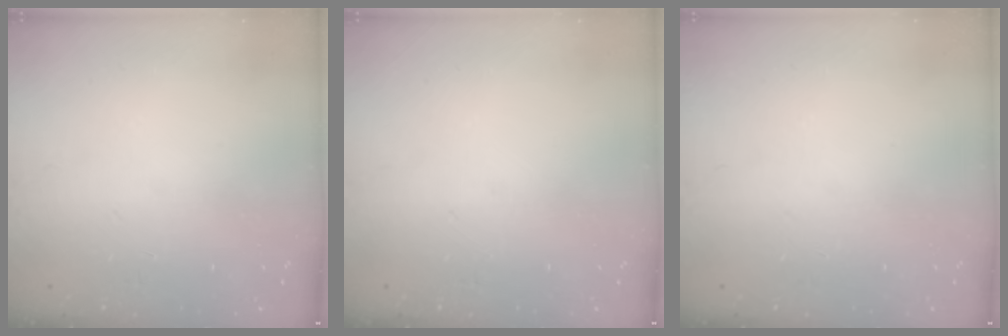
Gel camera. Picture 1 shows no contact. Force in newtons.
{"total": 0.0}
{"total": 0.0}